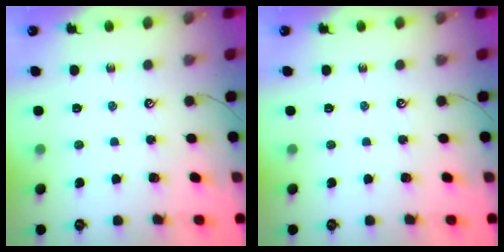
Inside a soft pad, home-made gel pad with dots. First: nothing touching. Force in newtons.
{"total": 0.0}